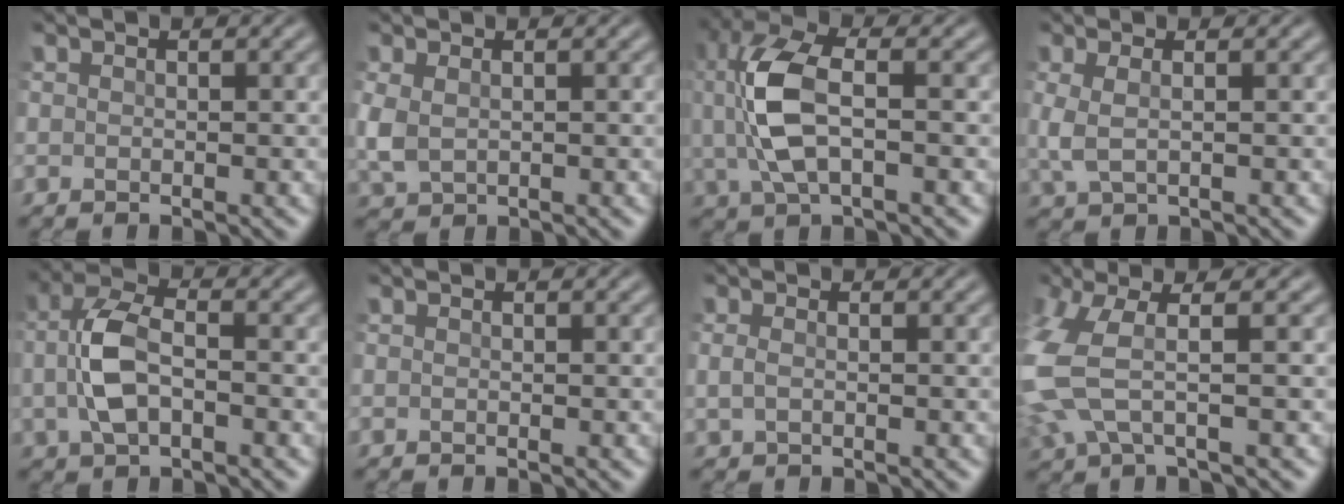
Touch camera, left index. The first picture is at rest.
{"total": 3.0, "force": [-0.3, 2.1, 2.1], "torque": [-0.057, -0.006, 0.001]}
{"total": 7.3, "force": [0.2, 3.4, 6.4], "torque": [-0.148, 0.010, 0.000]}
{"total": 2.6, "force": [-0.2, 1.2, 2.3], "torque": [-0.059, -0.003, 0.001]}
{"total": 5.2, "force": [-0.6, 2.8, 4.3], "torque": [-0.095, 0.003, -0.014]}
{"total": 0.0}
{"total": 0.9, "force": [-0.1, 0.5, 0.8], "torque": [-0.020, 0.001, 0.000]}
{"total": 6.4, "force": [-0.1, 2.4, 5.9], "torque": [-0.165, -0.001, -0.006]}